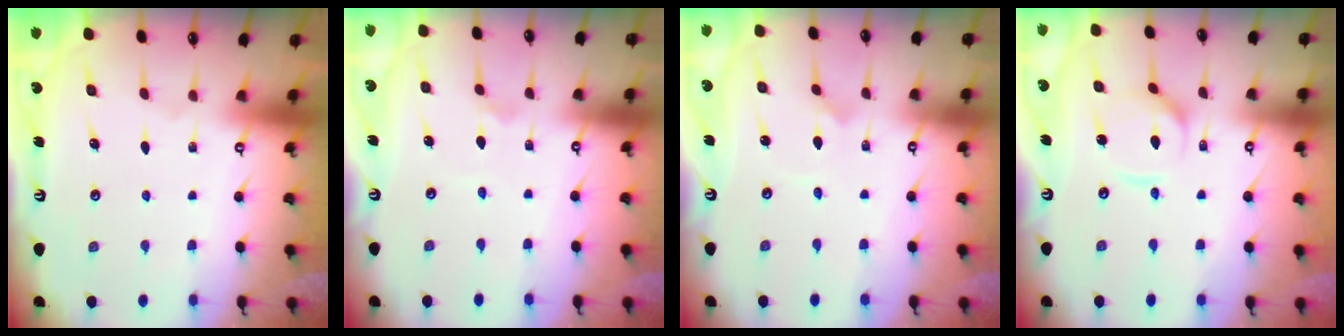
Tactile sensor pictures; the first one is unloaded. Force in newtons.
{"total": 1.0, "press": 0.9, "slide": 0.4}
{"total": 0.8, "press": 0.8, "slide": 0.0}
{"total": 5.6, "press": 5.6, "slide": 0.4}